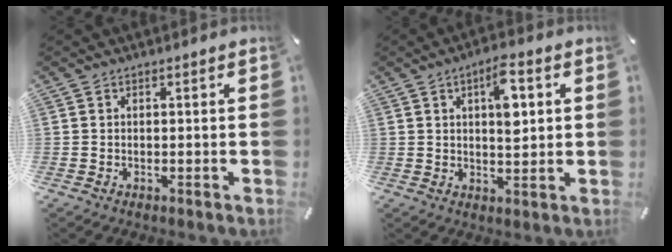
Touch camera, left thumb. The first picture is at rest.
{"total": 8.2, "force": [2.5, 3.6, 6.9], "torque": [-0.091, -0.011, 0.034]}